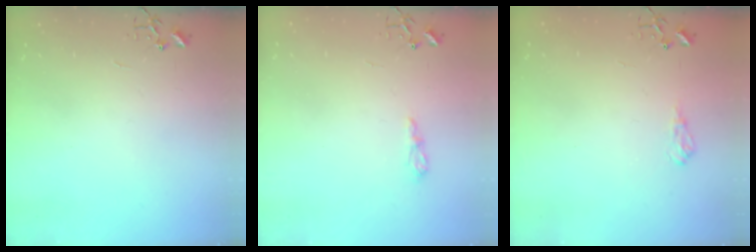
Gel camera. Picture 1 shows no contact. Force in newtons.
{"total": 6.3, "press": 6.2, "slide": 0.8}
{"total": 8.2, "press": 8.2, "slide": 0.9}